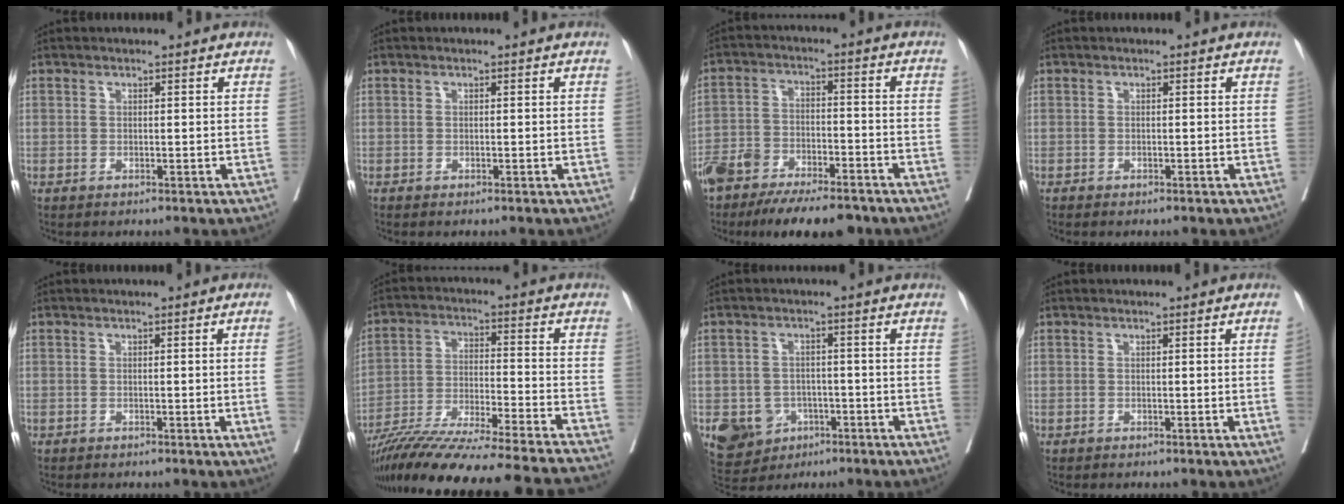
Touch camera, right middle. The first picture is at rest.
{"total": 0.0}
{"total": 16.2, "force": [-12.9, 5.3, 8.1], "torque": [-0.150, -0.004, -0.209]}
{"total": 0.8, "force": [-0.7, 0.3, 0.4], "torque": [-0.009, -0.002, -0.011]}
{"total": 2.1, "force": [-0.5, -0.6, 2.0], "torque": [-0.026, 0.001, -0.007]}
{"total": 28.0, "force": [-25.1, -0.7, 12.5], "torque": [-0.167, -0.062, -0.378]}
{"total": 8.2, "force": [-3.6, 6.9, 2.5], "torque": [-0.049, 0.004, -0.045]}
{"total": 1.0, "force": [-0.2, -0.3, 0.9], "torque": [-0.010, 0.003, -0.004]}